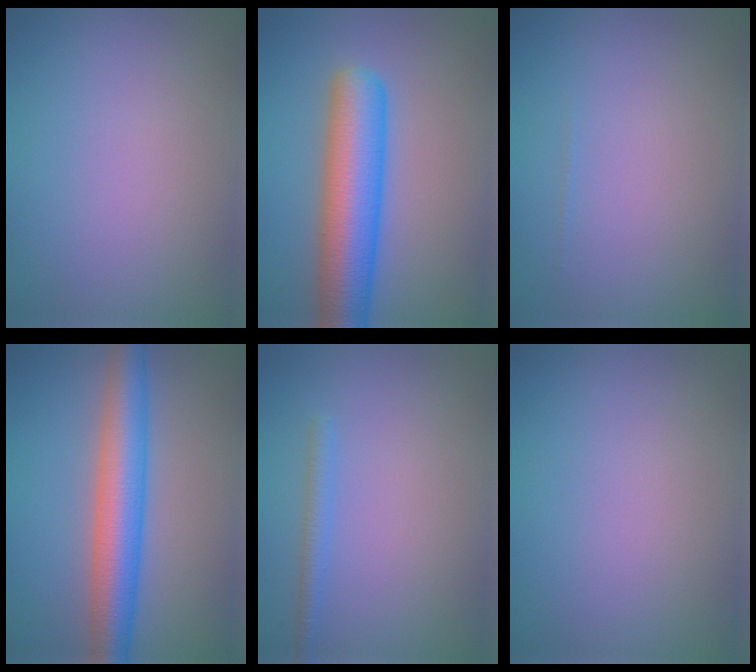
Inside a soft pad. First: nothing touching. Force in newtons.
{"total": 7.9, "press": 7.9, "slide": 0.2}
{"total": 0.0}
{"total": 6.4, "press": 6.4, "slide": 0.0}
{"total": 1.3, "press": 1.3, "slide": 0.1}
{"total": 0.0}